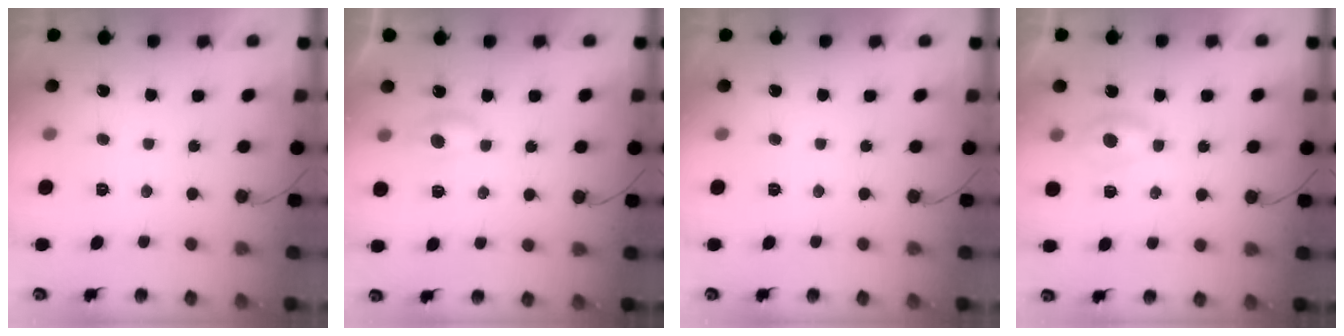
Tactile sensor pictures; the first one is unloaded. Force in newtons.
{"total": 5.3, "press": 5.2, "slide": 0.6}
{"total": 0.0}
{"total": 3.9, "press": 3.8, "slide": 0.5}